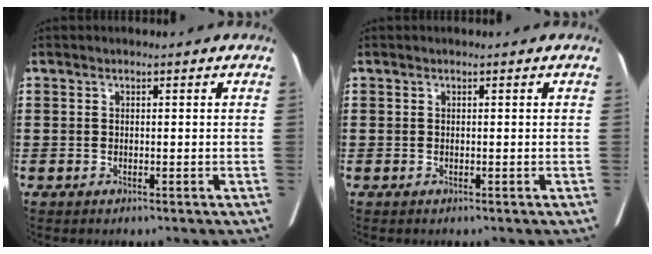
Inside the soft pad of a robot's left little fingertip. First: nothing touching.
{"total": 0.0}